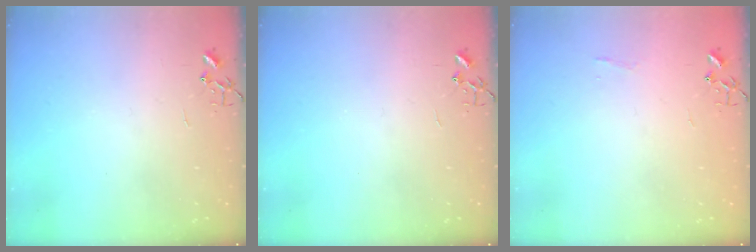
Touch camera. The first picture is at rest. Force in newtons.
{"total": 0.0}
{"total": 3.7, "press": 3.7, "slide": 0.4}